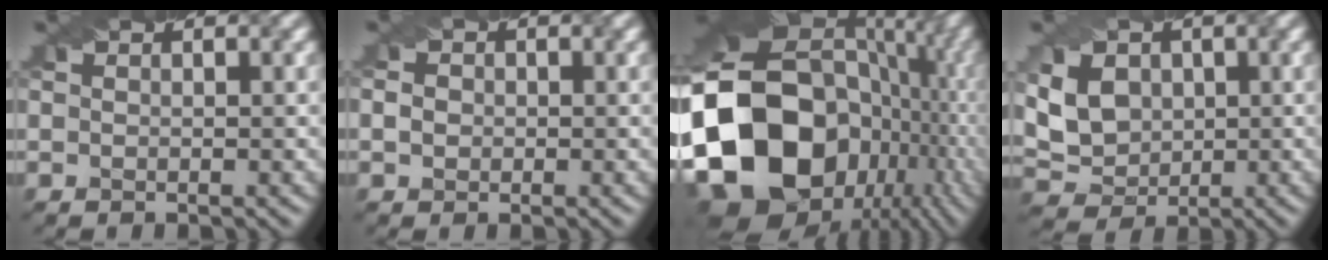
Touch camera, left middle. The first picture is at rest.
{"total": 1.4, "force": [-0.4, 1.1, 0.7], "torque": [-0.012, 0.004, -0.009]}
{"total": 20.3, "force": [-3.8, 16.4, 11.4], "torque": [-0.262, -0.007, -0.048]}
{"total": 5.2, "force": [1.0, 4.1, 3.0], "torque": [-0.084, 0.012, 0.022]}